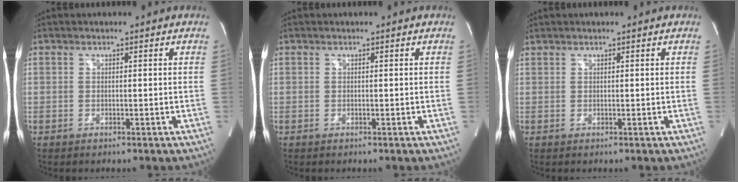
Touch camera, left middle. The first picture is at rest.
{"total": 0.0}
{"total": 0.6, "force": [0.6, 0.0, 0.1], "torque": [-0.009, 0.011, 0.017]}